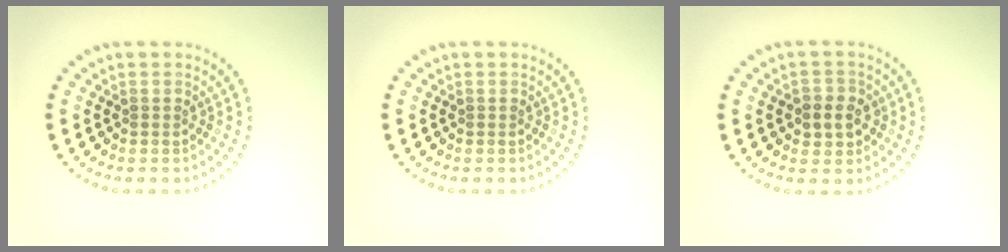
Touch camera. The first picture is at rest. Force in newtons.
{"total": 0.0}
{"total": 2.9, "press": 2.8, "slide": 0.7}